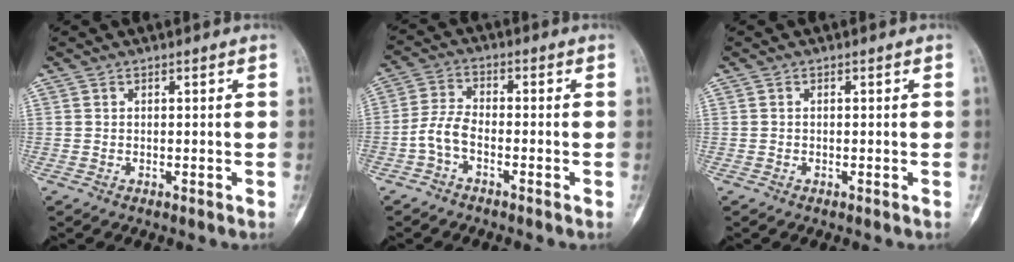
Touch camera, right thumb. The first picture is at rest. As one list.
[{"total": 5.2, "force": [-2.3, 2.8, 3.7], "torque": [-0.073, 0.019, -0.057]}, {"total": 0.0}]